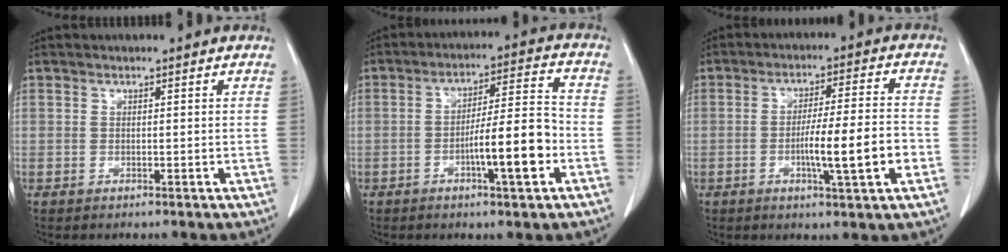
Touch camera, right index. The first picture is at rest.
{"total": 10.2, "force": [-3.6, 0.8, 9.5], "torque": [-0.154, 0.008, -0.057]}
{"total": 10.0, "force": [-2.8, 0.1, 9.6], "torque": [-0.157, -0.001, -0.047]}